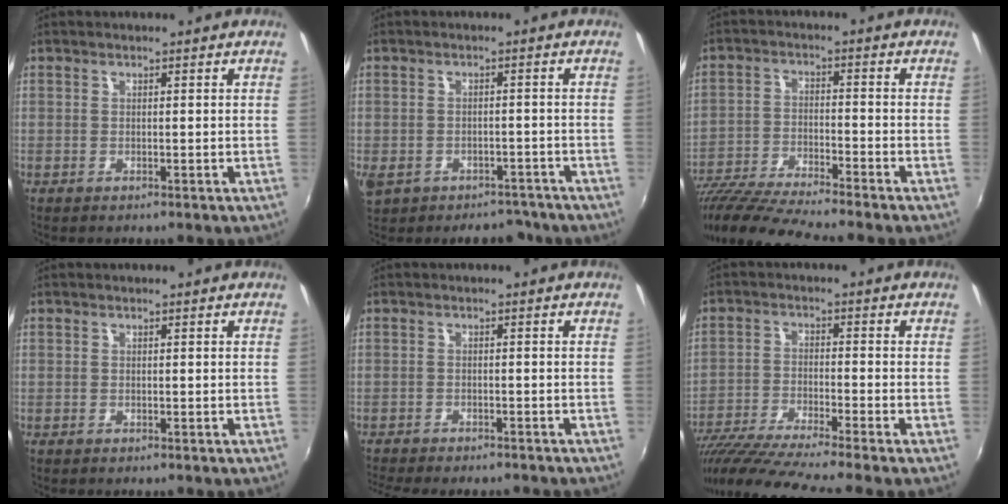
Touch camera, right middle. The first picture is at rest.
{"total": 9.9, "force": [-6.4, 6.4, 4.1], "torque": [-0.112, -0.007, -0.078]}
{"total": 14.8, "force": [-13.0, 0.0, 7.0], "torque": [-0.153, -0.029, -0.237]}
{"total": 0.0}
{"total": 8.9, "force": [-8.0, 1.6, 3.7], "torque": [-0.088, -0.020, -0.120]}
{"total": 14.9, "force": [-12.5, -1.4, 7.9], "torque": [-0.161, -0.048, -0.220]}